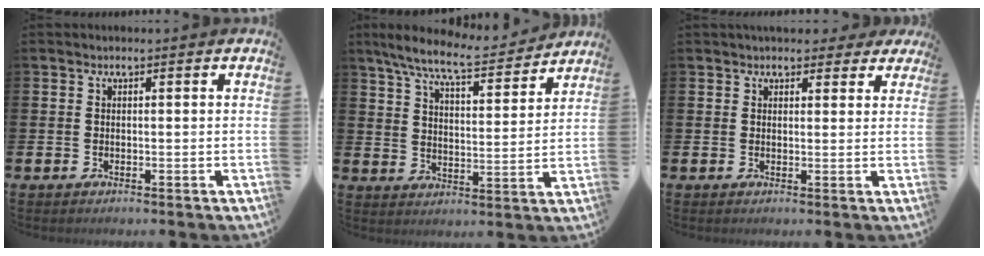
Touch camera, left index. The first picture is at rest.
{"total": 8.5, "force": [7.7, 0.8, 3.5], "torque": [-0.092, -0.044, 0.133]}
{"total": 3.0, "force": [2.6, 1.4, 0.4], "torque": [0.002, -0.008, 0.043]}